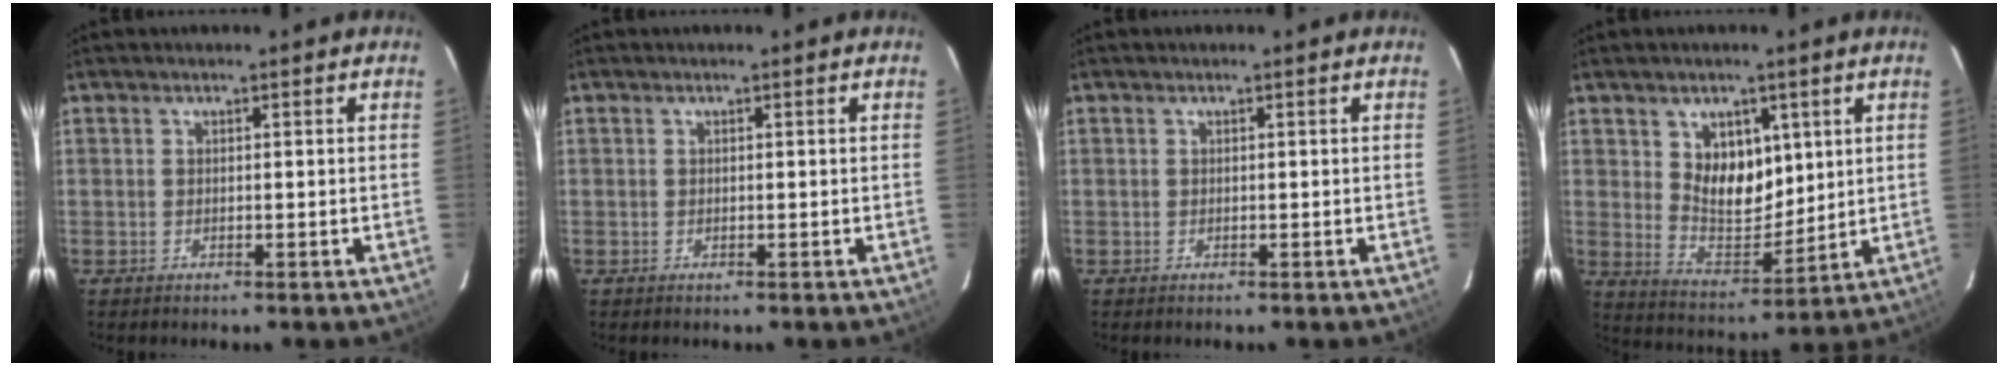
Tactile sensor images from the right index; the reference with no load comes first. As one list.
[{"total": 0.0}, {"total": 0.0}, {"total": 9.7, "force": [3.6, 6.8, 6.0], "torque": [-0.098, -0.003, 0.080]}]